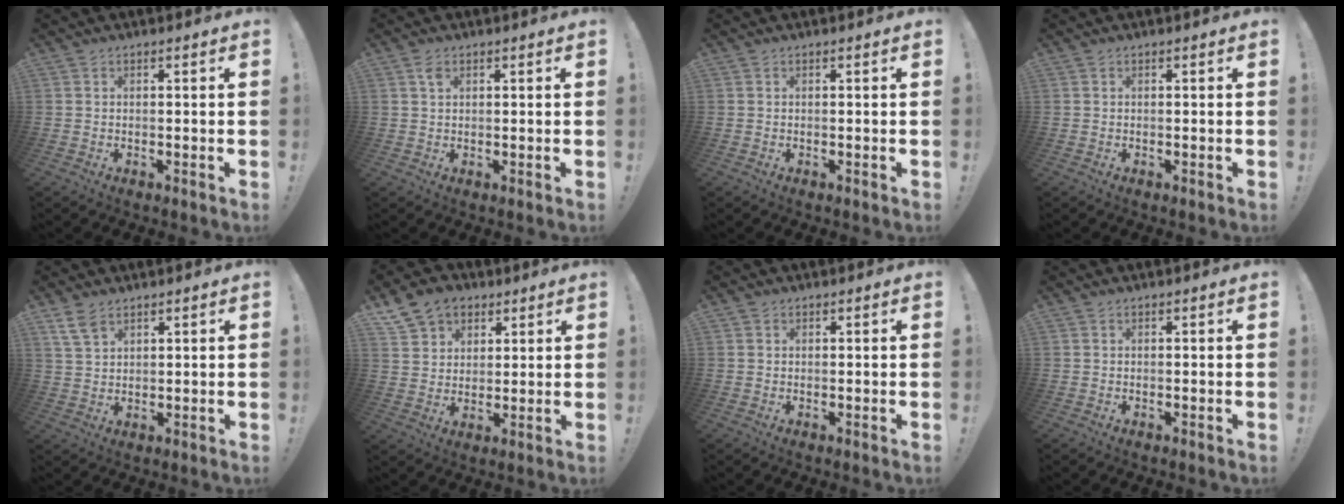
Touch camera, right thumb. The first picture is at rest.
{"total": 5.0, "force": [2.1, 2.9, 3.5], "torque": [-0.064, 0.002, 0.041]}
{"total": 0.0}
{"total": 0.0}
{"total": 5.5, "force": [3.7, 2.7, 3.0], "torque": [-0.061, -0.011, 0.072]}
{"total": 10.7, "force": [6.1, 8.1, 3.4], "torque": [-0.058, -0.028, 0.122]}
{"total": 0.6, "force": [0.2, 0.5, -0.1], "torque": [0.005, -0.001, 0.004]}
{"total": 0.0}